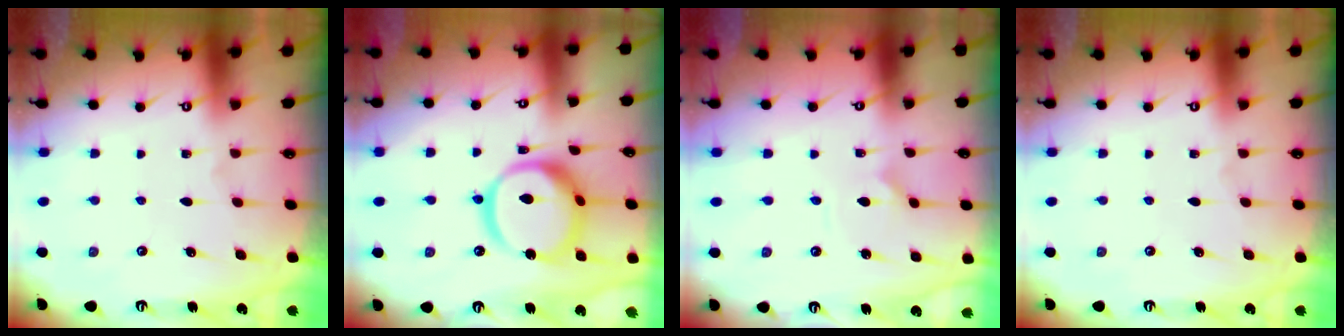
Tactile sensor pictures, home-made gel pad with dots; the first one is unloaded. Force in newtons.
{"total": 16.2, "press": 16.1, "slide": 1.7}
{"total": 2.7, "press": 2.7, "slide": 0.4}
{"total": 0.0}